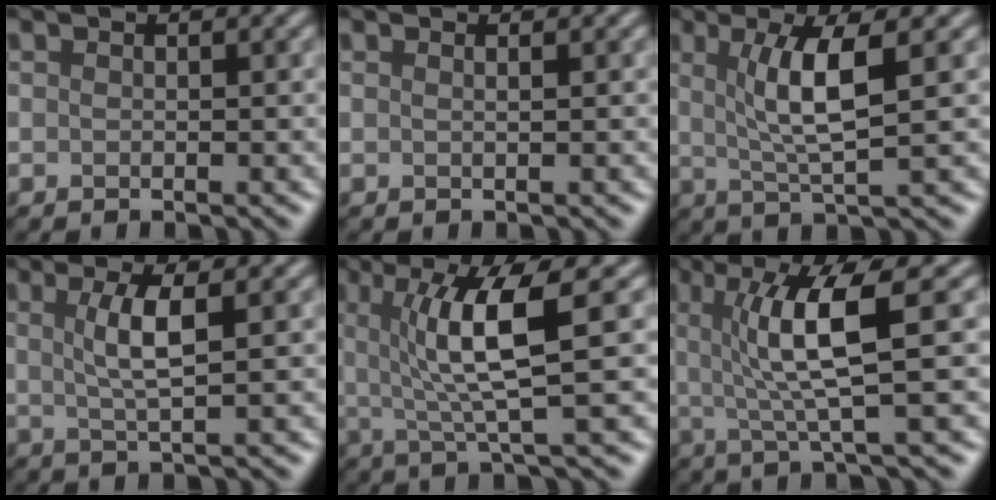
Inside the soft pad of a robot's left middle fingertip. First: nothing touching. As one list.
[{"total": 0.8, "force": [0.3, 0.4, 0.6], "torque": [-0.002, 0.000, -0.004]}, {"total": 5.2, "force": [1.2, 1.0, 4.9], "torque": [-0.089, 0.002, 0.025]}, {"total": 3.4, "force": [0.7, 0.7, 3.2], "torque": [-0.062, 0.000, 0.014]}, {"total": 6.8, "force": [1.2, 1.1, 6.6], "torque": [-0.116, 0.003, 0.023]}, {"total": 6.5, "force": [1.1, 1.1, 6.3], "torque": [-0.116, 0.002, 0.021]}]